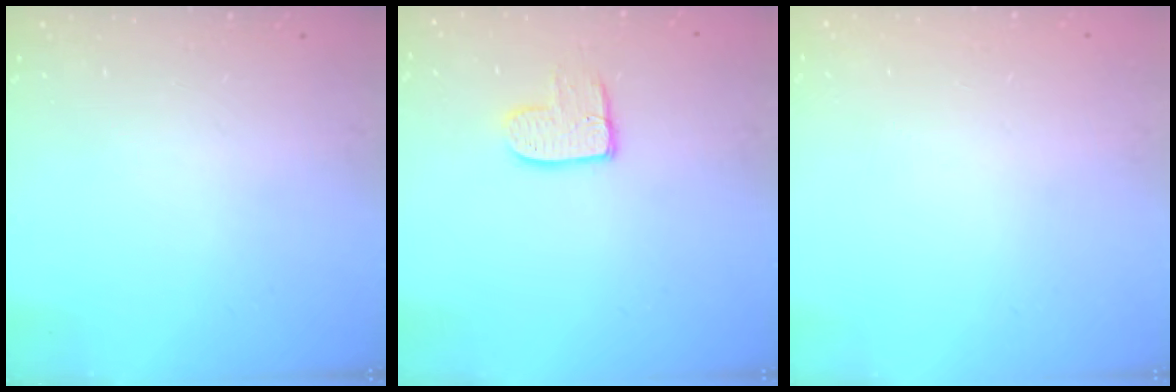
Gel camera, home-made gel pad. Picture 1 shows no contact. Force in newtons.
{"total": 8.8, "press": 8.8, "slide": 0.6}
{"total": 0.0}